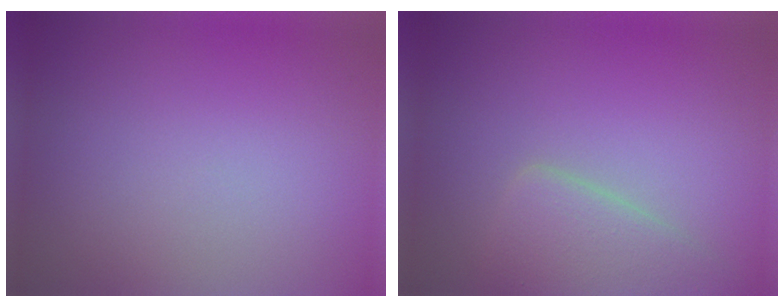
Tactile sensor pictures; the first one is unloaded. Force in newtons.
{"total": 3.9, "press": 3.9, "slide": 0.2}